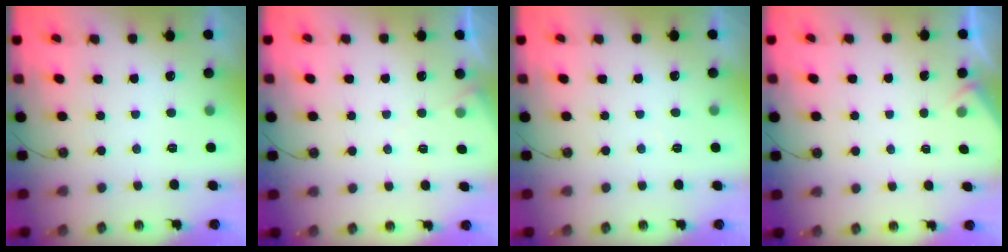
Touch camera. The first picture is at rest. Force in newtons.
{"total": 3.8, "press": 3.8, "slide": 0.5}
{"total": 2.9, "press": 2.9, "slide": 0.5}
{"total": 1.8, "press": 1.8, "slide": 0.4}